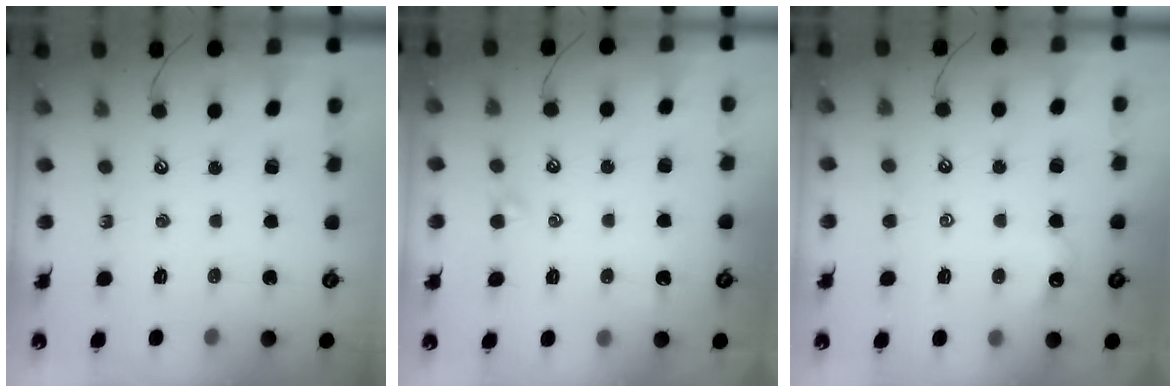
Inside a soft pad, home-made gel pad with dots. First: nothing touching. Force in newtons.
{"total": 1.3, "press": 1.2, "slide": 0.5}
{"total": 1.0, "press": 0.9, "slide": 0.5}